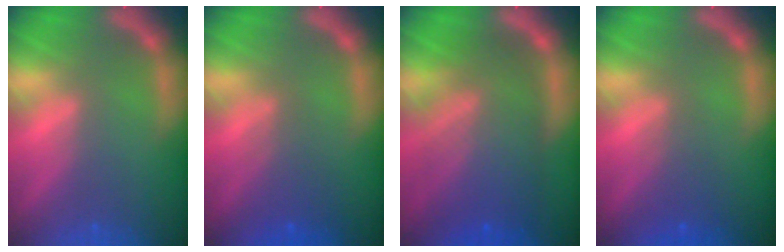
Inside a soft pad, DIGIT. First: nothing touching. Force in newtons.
{"total": 3.0}
{"total": 10.0}
{"total": 2.4}